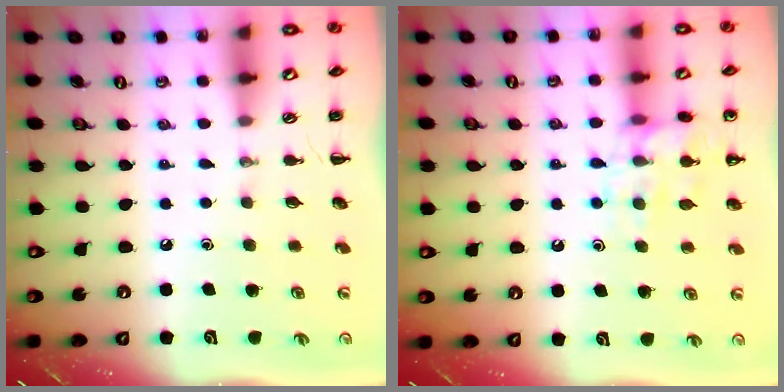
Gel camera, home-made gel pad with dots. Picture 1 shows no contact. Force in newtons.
{"total": 13.3, "press": 13.2, "slide": 1.8}